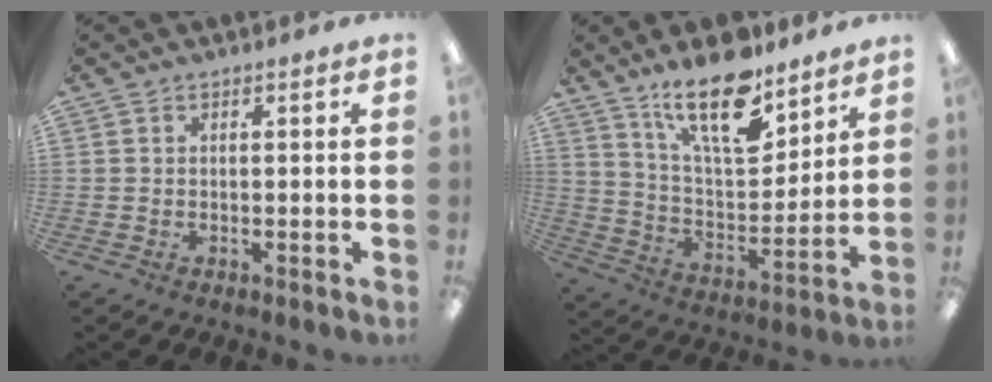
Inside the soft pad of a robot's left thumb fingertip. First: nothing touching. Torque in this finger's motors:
{"motor_torque": [0.88, 0.13, 1.38, -1.37, 0.39]}